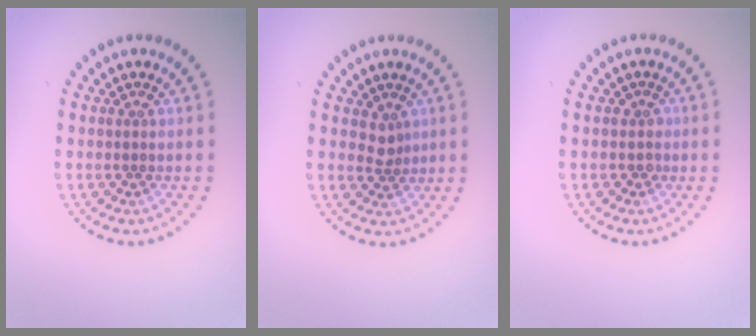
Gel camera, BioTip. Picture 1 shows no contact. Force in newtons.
{"total": 1.4, "press": 1.0, "slide": 0.9}
{"total": 0.7, "press": 0.5, "slide": 0.5}